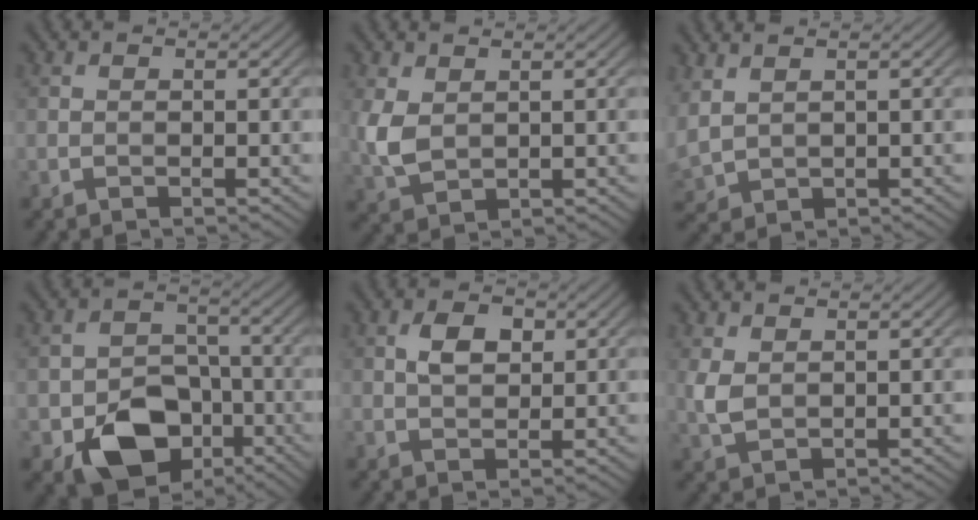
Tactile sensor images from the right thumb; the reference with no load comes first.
{"total": 4.4, "force": [1.0, 2.9, 3.1], "torque": [-0.089, -0.002, 0.025]}
{"total": 4.2, "force": [1.9, 2.6, 2.7], "torque": [-0.088, -0.002, 0.045]}
{"total": 11.3, "force": [-5.5, 7.8, 5.9], "torque": [-0.107, -0.028, -0.096]}
{"total": 3.8, "force": [1.1, 2.3, 2.8], "torque": [-0.059, 0.007, 0.019]}
{"total": 2.8, "force": [0.9, 1.8, 2.0], "torque": [-0.056, -0.001, 0.022]}